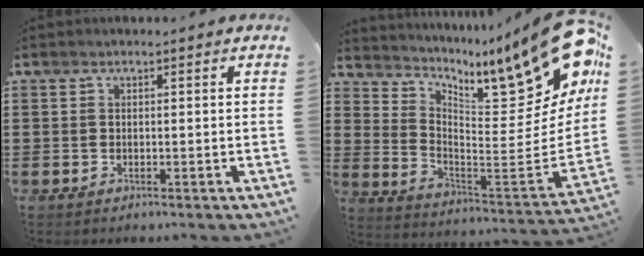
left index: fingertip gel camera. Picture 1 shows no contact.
{"total": 15.4, "force": [10.4, 3.4, 10.8], "torque": [-0.155, -0.089, 0.159]}